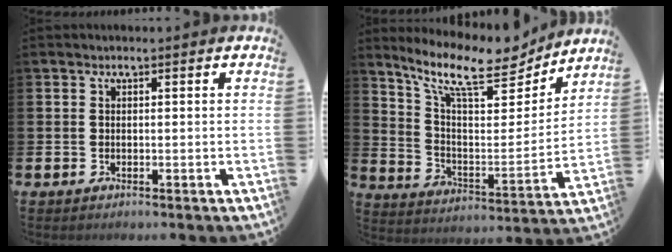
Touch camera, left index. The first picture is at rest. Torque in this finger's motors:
{"motor_torque": [1.00, -1.14, 0.41, 0.21]}